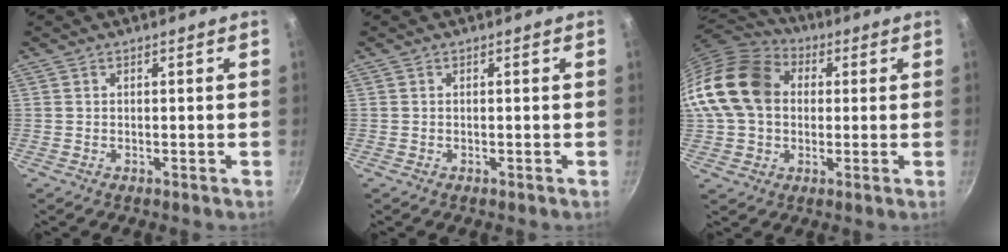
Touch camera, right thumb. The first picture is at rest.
{"total": 0.0}
{"total": 17.7, "force": [2.5, 13.7, 10.9], "torque": [-0.191, 0.033, 0.033]}